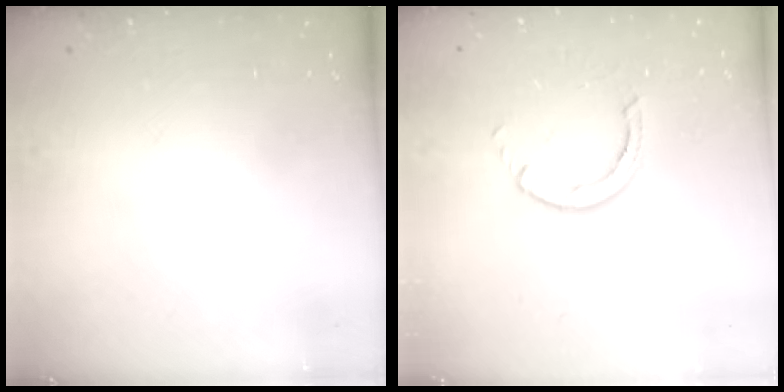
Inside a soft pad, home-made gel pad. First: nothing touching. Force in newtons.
{"total": 3.4, "press": 3.3, "slide": 0.5}